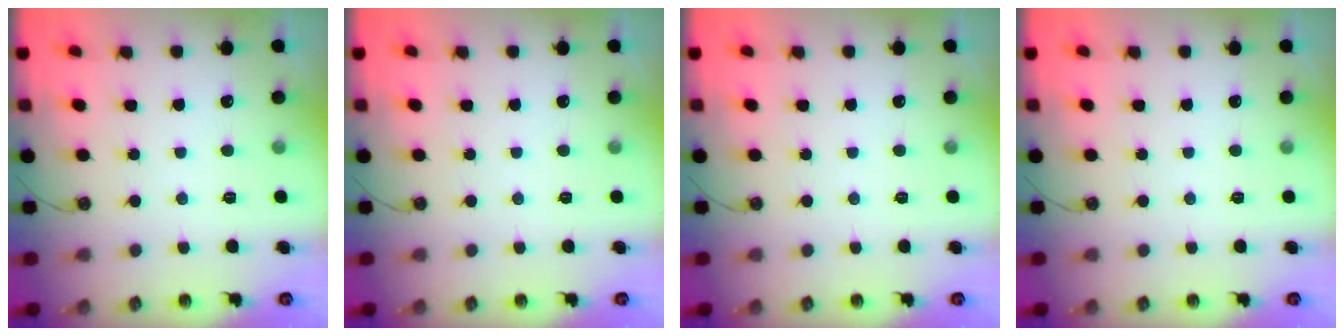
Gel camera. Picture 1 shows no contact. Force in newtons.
{"total": 0.0}
{"total": 0.0}
{"total": 0.0}